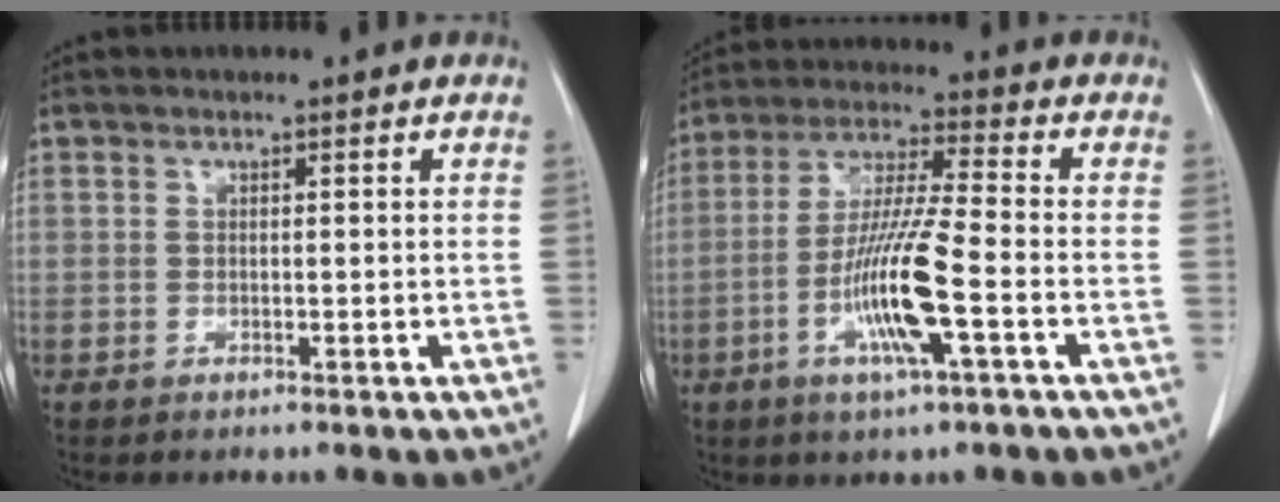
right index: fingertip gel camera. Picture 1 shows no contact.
{"total": 12.0, "force": [-3.8, 0.4, 11.4], "torque": [-0.225, -0.010, -0.075]}